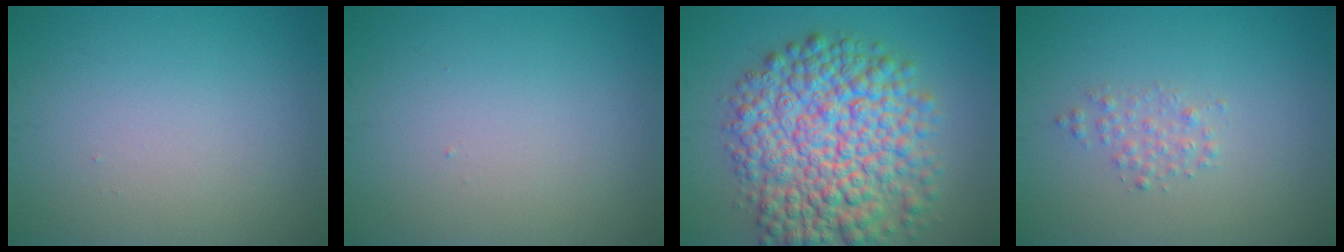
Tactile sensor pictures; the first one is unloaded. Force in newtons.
{"total": 0.0}
{"total": 11.4, "press": 11.4, "slide": 0.3}
{"total": 1.4, "press": 1.4, "slide": 0.0}